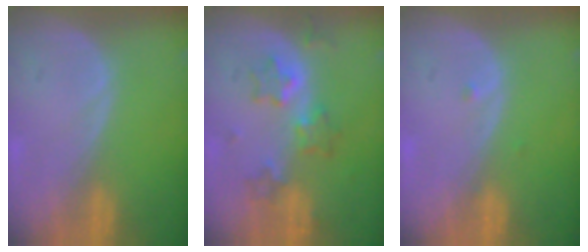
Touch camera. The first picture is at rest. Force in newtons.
{"total": 6.0, "press": 5.7, "slide": 1.8}
{"total": 0.6, "press": 0.5, "slide": 0.3}